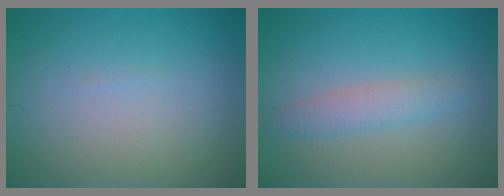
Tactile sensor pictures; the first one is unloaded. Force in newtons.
{"total": 2.1, "press": 2.1, "slide": 0.1}